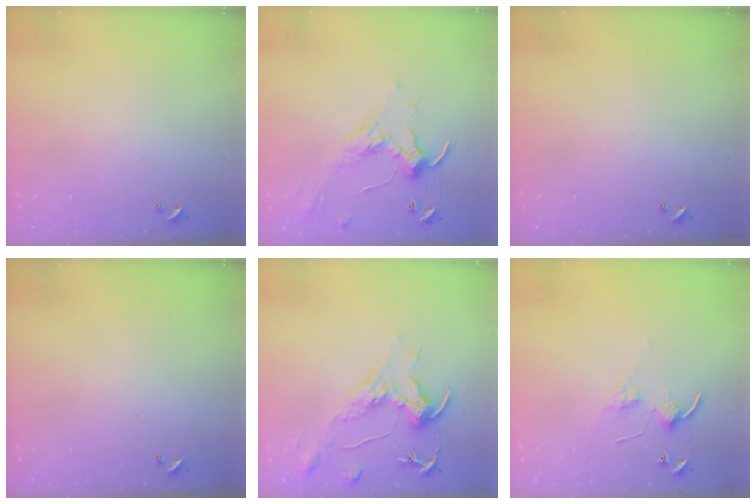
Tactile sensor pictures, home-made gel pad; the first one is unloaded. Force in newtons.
{"total": 1.7, "press": 1.6, "slide": 0.5}
{"total": 0.0}
{"total": 0.0}
{"total": 2.0, "press": 1.5, "slide": 1.3}
{"total": 3.6, "press": 3.6, "slide": 0.1}